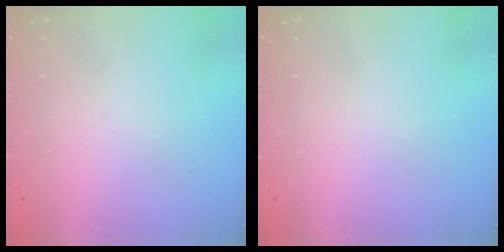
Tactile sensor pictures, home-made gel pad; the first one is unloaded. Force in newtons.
{"total": 0.0}